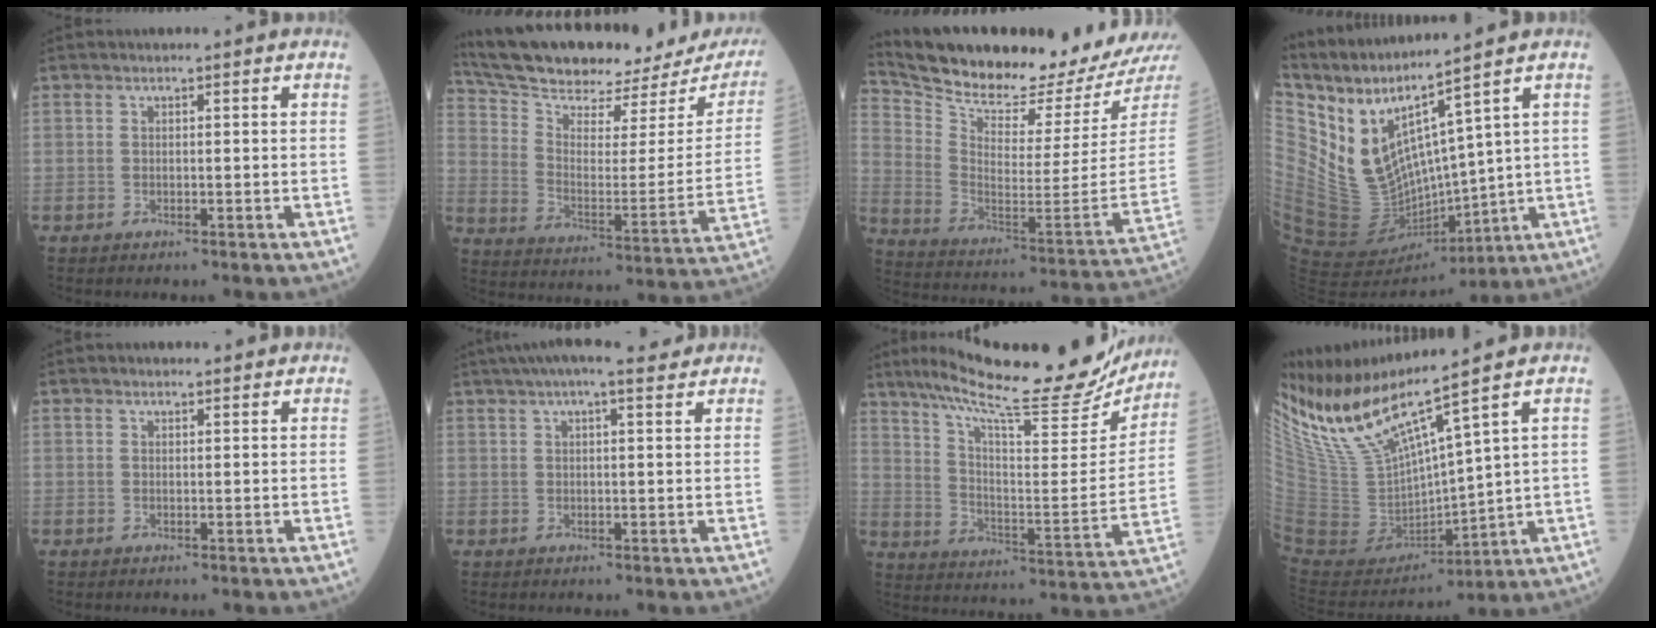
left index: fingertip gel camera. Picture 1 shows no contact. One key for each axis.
{"total": 25.6, "fx": 23.0, "fy": 5.5, "fz": 9.8, "tx": -0.174, "ty": -0.055, "tz": 0.316}
{"total": 22.8, "fx": 21.2, "fy": 0.7, "fz": 8.5, "tx": -0.166, "ty": -0.099, "tz": 0.316}
{"total": 11.7, "fx": 7.4, "fy": 2.6, "fz": 8.7, "tx": -0.176, "ty": -0.016, "tz": 0.169}
{"total": 1.1, "fx": 1.0, "fy": 0.4, "fz": 0.2, "tx": -0.009, "ty": 0.004, "tz": 0.011}
{"total": 8.6, "fx": 6.8, "fy": 1.6, "fz": 5.0, "tx": -0.084, "ty": 0.032, "tz": 0.094}
{"total": 24.5, "fx": 21.2, "fy": 3.2, "fz": 11.7, "tx": -0.196, "ty": -0.043, "tz": 0.296}
{"total": 15.0, "fx": 11.2, "fy": 0.4, "fz": 9.9, "tx": -0.197, "ty": -0.014, "tz": 0.232}